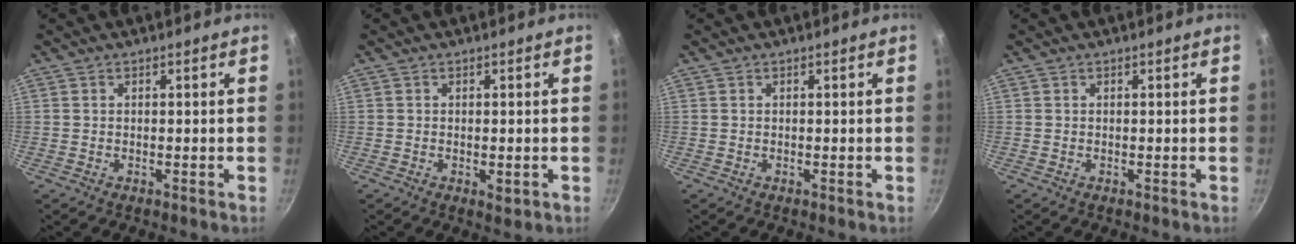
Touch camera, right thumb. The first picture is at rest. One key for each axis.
{"total": 2.0, "fx": -0.5, "fy": 0.9, "fz": 1.7, "tx": -0.027, "ty": -0.005, "tz": -0.005}
{"total": 0.0}
{"total": 0.0}